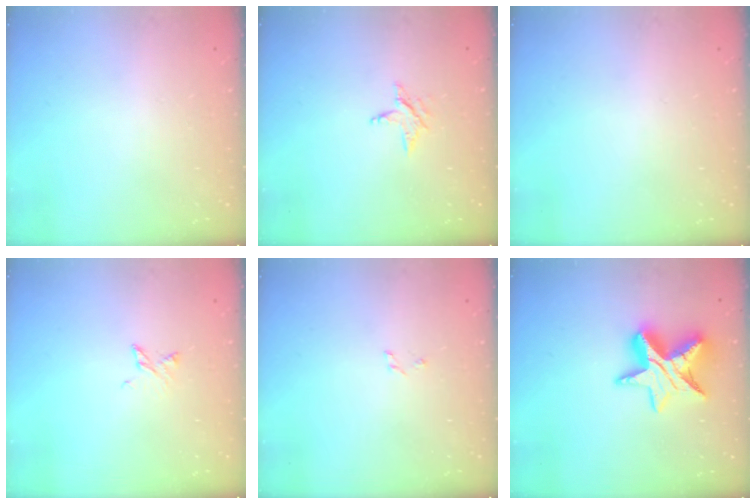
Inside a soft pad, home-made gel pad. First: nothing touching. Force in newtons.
{"total": 3.1, "press": 3.1, "slide": 0.3}
{"total": 0.0}
{"total": 3.8, "press": 3.8, "slide": 0.5}
{"total": 1.5, "press": 1.5, "slide": 0.2}
{"total": 13.5, "press": 13.4, "slide": 1.1}